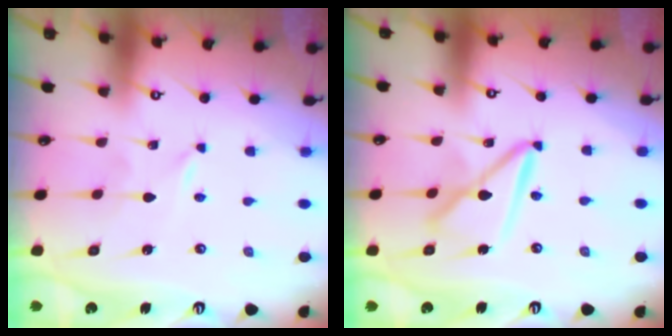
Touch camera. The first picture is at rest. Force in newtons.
{"total": 11.2, "press": 11.2, "slide": 0.9}